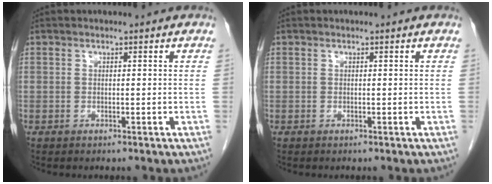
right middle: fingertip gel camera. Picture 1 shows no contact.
{"total": 0.0}